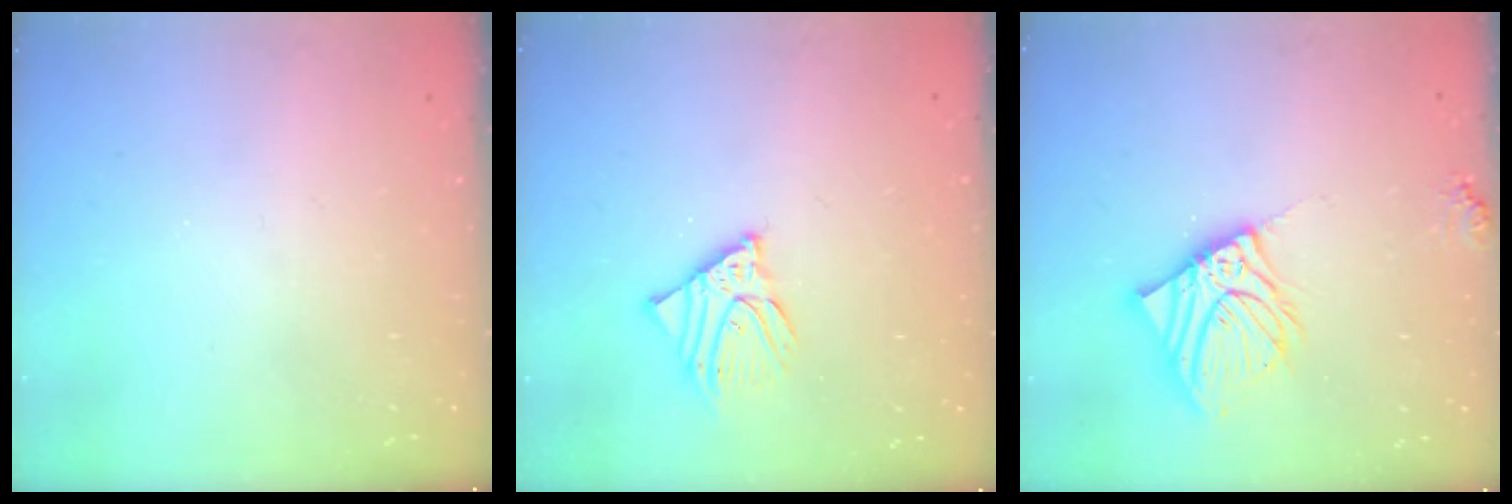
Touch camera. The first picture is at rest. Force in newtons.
{"total": 7.6, "press": 7.5, "slide": 1.0}
{"total": 12.2, "press": 12.0, "slide": 2.1}